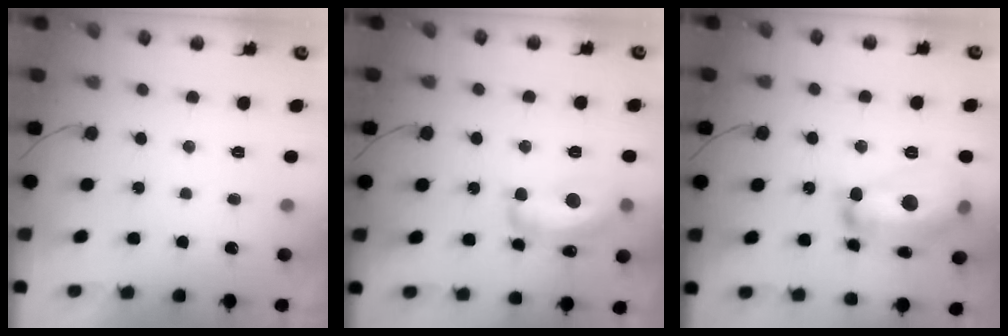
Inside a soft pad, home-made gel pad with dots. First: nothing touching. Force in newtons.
{"total": 14.1, "press": 14.1, "slide": 0.9}
{"total": 20.4, "press": 20.4, "slide": 1.4}